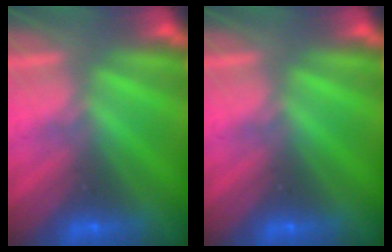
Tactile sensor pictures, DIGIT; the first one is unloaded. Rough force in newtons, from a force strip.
{"total": 0.0}